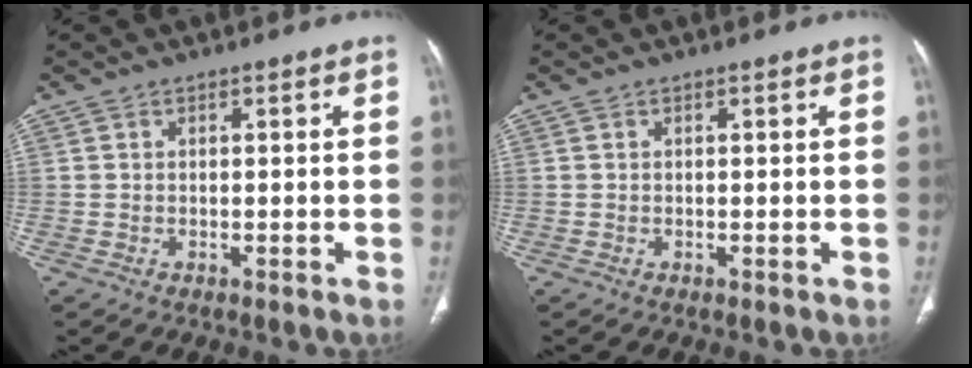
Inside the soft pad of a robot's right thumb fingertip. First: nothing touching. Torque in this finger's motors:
{"motor_torque": [0.23, -0.07, -0.01, 0.00, 0.03]}